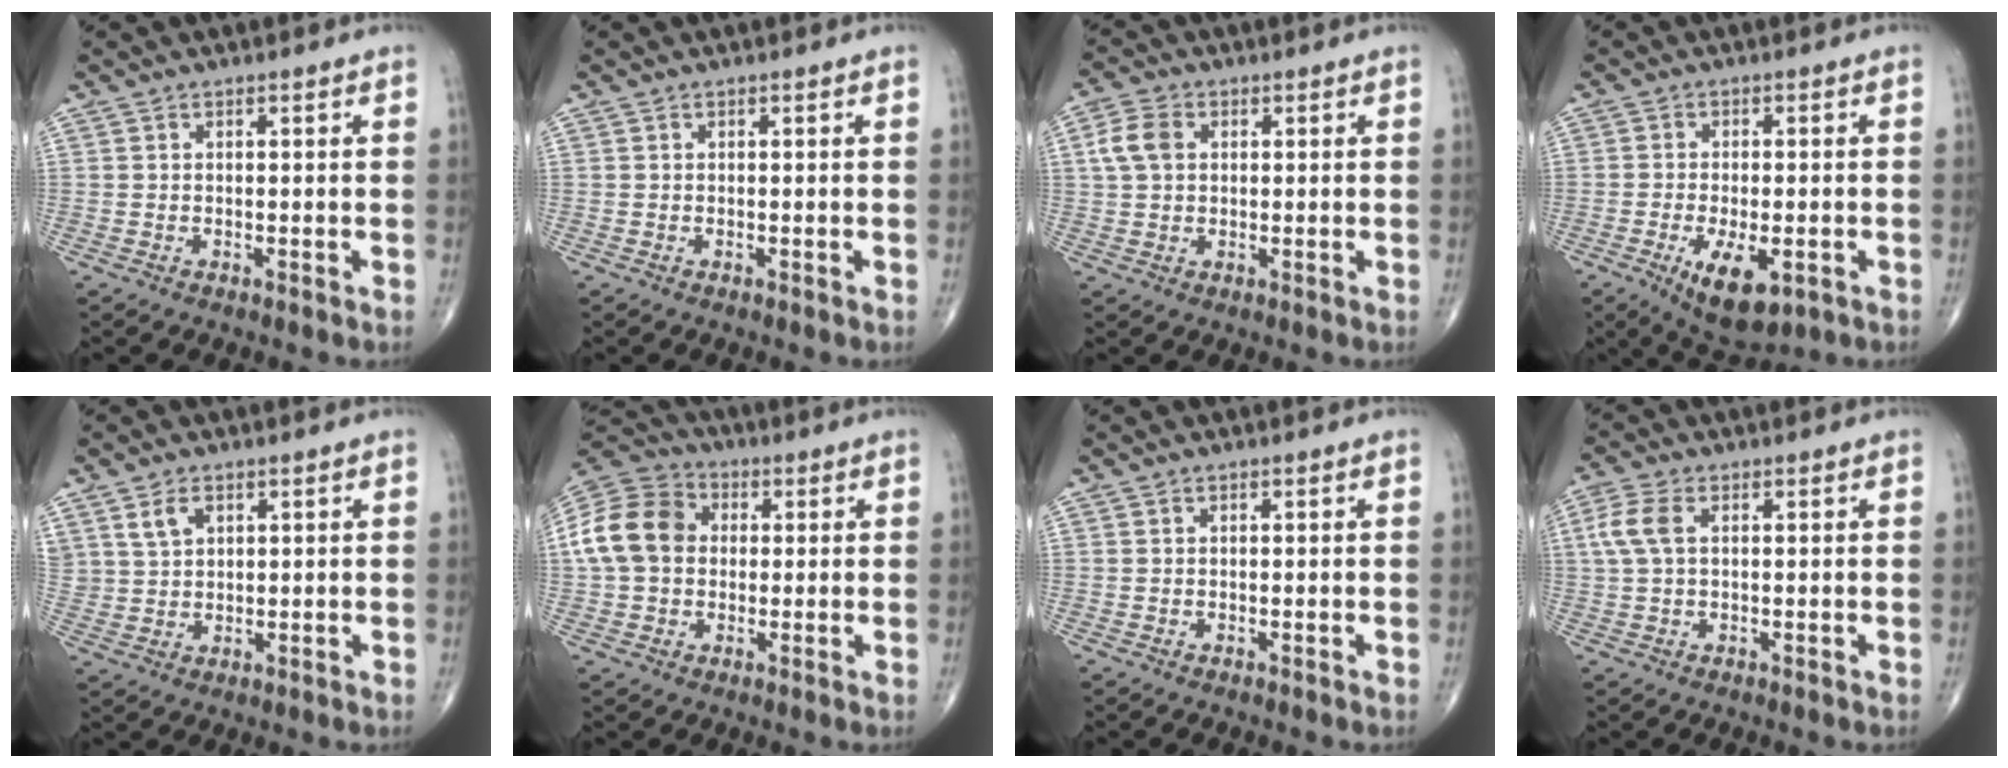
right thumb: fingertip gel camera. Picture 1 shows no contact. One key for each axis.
{"total": 0.0}
{"total": 5.5, "fx": 1.2, "fy": 4.0, "fz": 3.6, "tx": -0.074, "ty": 0.009, "tz": 0.019}
{"total": 9.4, "fx": -3.6, "fy": 4.1, "fz": 7.7, "tx": -0.123, "ty": -0.008, "tz": -0.048}
{"total": 4.6, "fx": 2.3, "fy": 3.0, "fz": 2.5, "tx": -0.040, "ty": -0.011, "tz": 0.050}
{"total": 14.3, "fx": 1.2, "fy": 11.3, "fz": 8.7, "tx": -0.163, "ty": 0.033, "tz": 0.016}
{"total": 0.0}
{"total": 5.2, "fx": 1.1, "fy": 3.0, "fz": 4.2, "tx": -0.113, "ty": 0.015, "tz": 0.019}